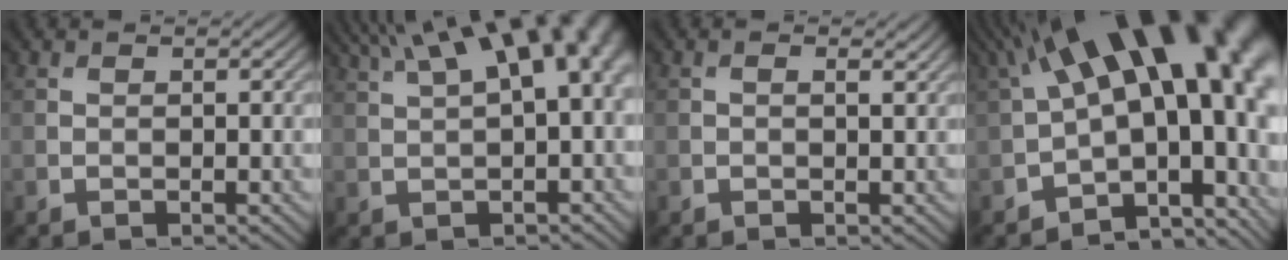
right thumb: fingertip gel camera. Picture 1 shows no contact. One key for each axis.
{"total": 13.5, "fx": 5.5, "fy": 4.8, "fz": 11.3, "tx": -0.160, "ty": 0.045, "tz": 0.083}
{"total": 1.1, "fx": 0.5, "fy": 0.3, "fz": 1.0, "tx": -0.016, "ty": -0.002, "tz": 0.008}
{"total": 19.4, "fx": 3.5, "fy": 9.2, "fz": 16.7, "tx": -0.200, "ty": 0.002, "tz": 0.095}